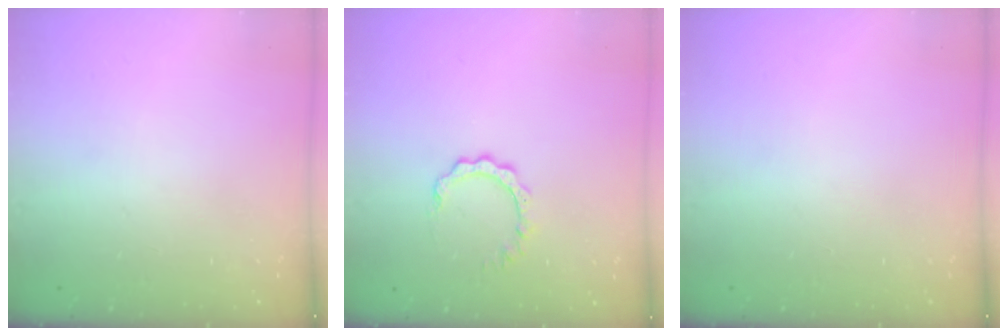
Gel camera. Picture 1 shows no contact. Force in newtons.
{"total": 4.9, "press": 4.9, "slide": 0.1}
{"total": 0.0}